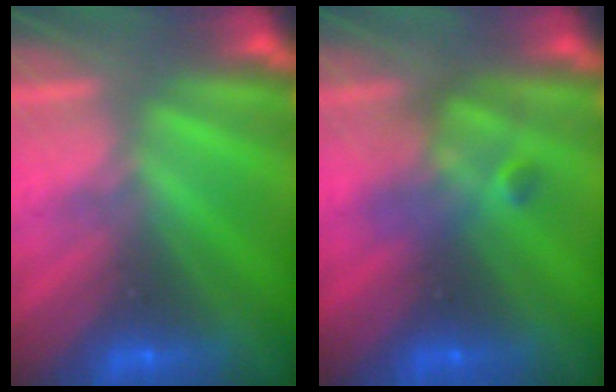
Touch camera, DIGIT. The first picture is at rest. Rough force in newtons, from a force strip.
{"total": 2.5}